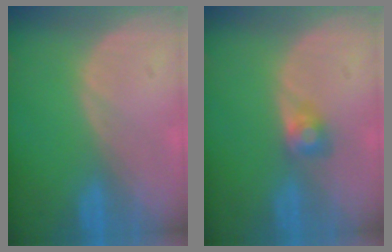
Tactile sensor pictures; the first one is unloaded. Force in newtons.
{"total": 2.4, "press": 2.4, "slide": 0.4}